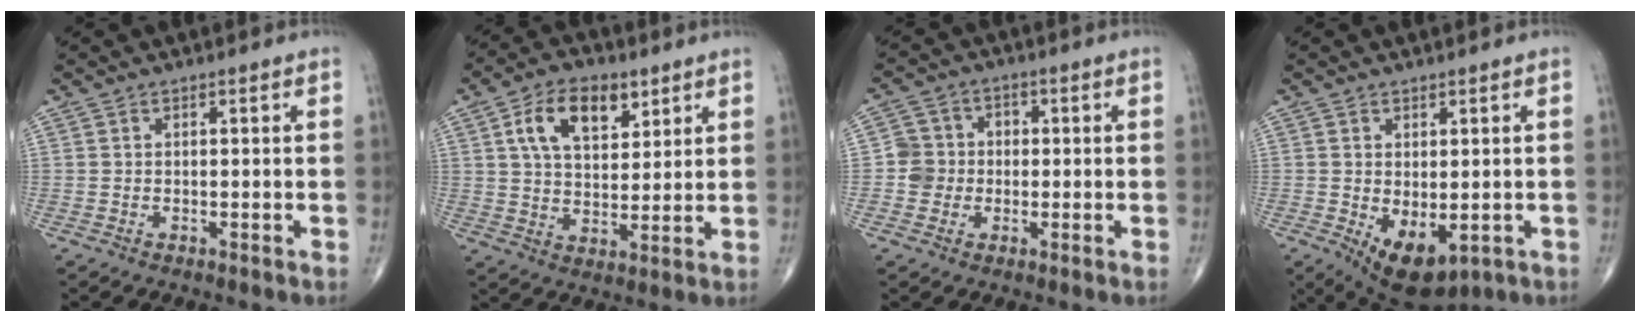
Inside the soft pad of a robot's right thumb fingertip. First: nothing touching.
{"total": 11.6, "force": [5.1, 6.6, 8.0], "torque": [-0.114, -0.014, 0.091]}
{"total": 5.5, "force": [-0.6, 5.3, 1.2], "torque": [0.013, 0.016, -0.021]}
{"total": 8.6, "force": [-2.3, 4.6, 6.9], "torque": [-0.095, -0.008, -0.016]}